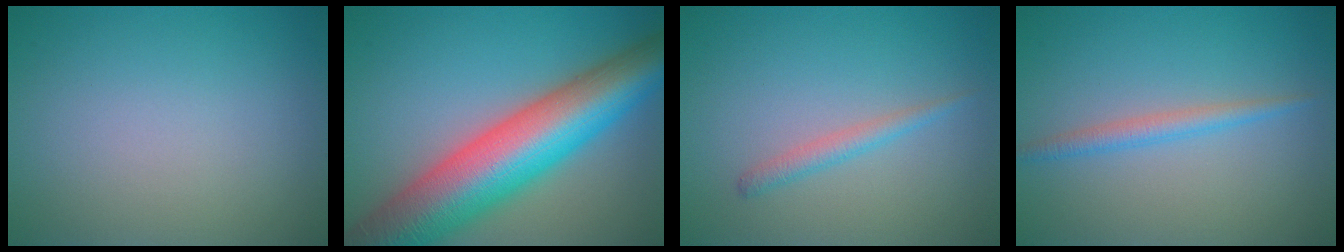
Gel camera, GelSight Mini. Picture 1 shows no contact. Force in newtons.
{"total": 13.6, "press": 13.6, "slide": 0.5}
{"total": 1.5, "press": 1.5, "slide": 0.0}
{"total": 1.9, "press": 1.9, "slide": 0.0}